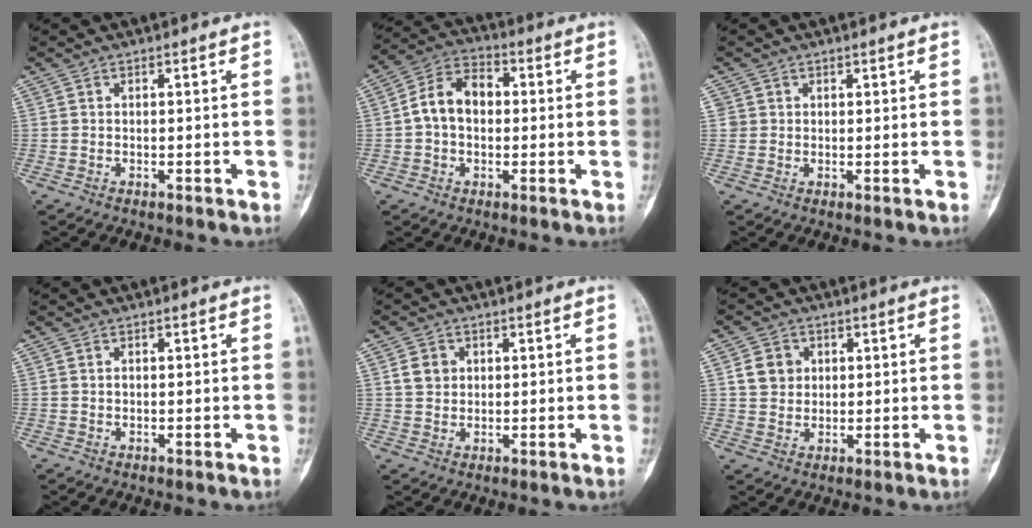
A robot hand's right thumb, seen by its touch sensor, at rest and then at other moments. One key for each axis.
{"total": 9.2, "fx": 0.2, "fy": 6.6, "fz": 6.4, "tx": -0.096, "ty": 0.034, "tz": -0.008}
{"total": 1.6, "fx": 0.4, "fy": 1.5, "fz": 0.1, "tx": 0.019, "ty": 0.004, "tz": 0.003}
{"total": 0.6, "fx": 0.2, "fy": 0.4, "fz": 0.4, "tx": 0.001, "ty": 0.004, "tz": 0.005}
{"total": 3.7, "fx": 1.2, "fy": 3.2, "fz": 1.5, "tx": -0.003, "ty": 0.002, "tz": 0.020}
{"total": 5.0, "fx": 1.5, "fy": 4.4, "fz": 1.9, "tx": -0.003, "ty": 0.000, "tz": 0.025}